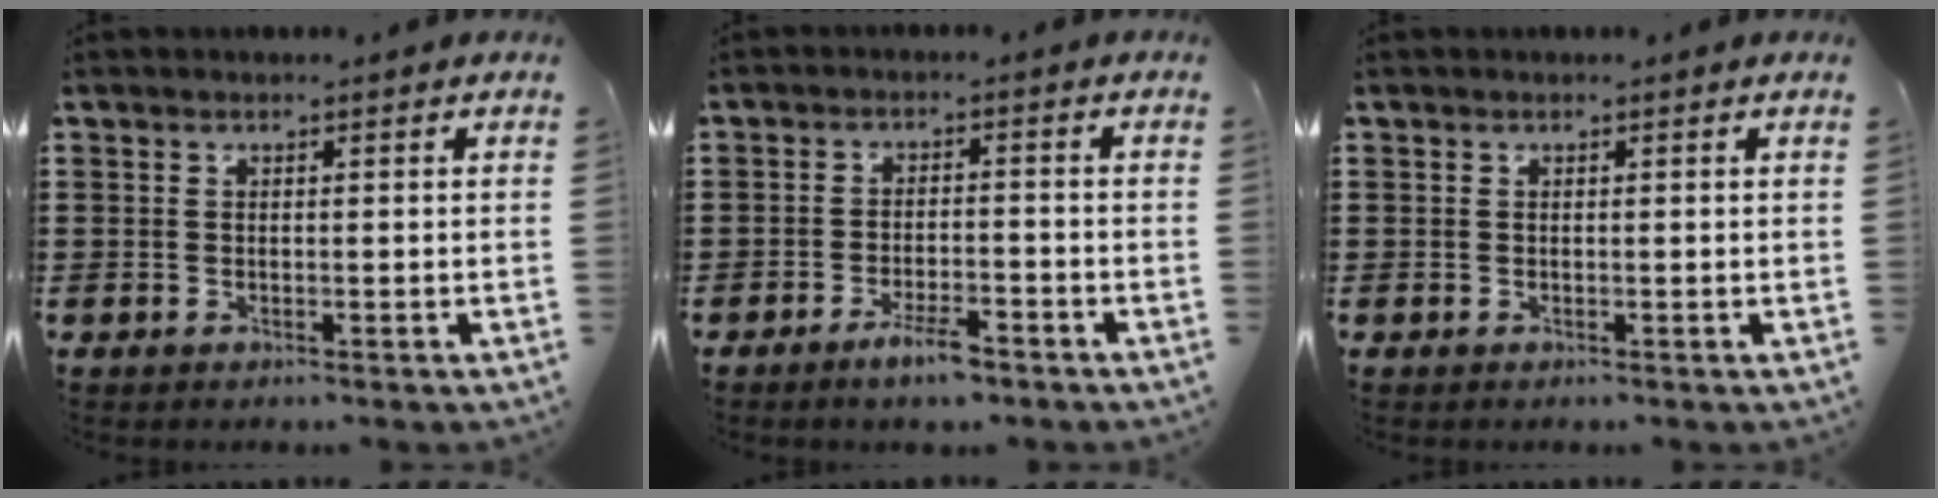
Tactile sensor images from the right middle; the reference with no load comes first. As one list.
[{"total": 4.0, "force": [-2.8, 0.9, 2.7], "torque": [-0.048, 0.005, -0.052]}, {"total": 0.0}]